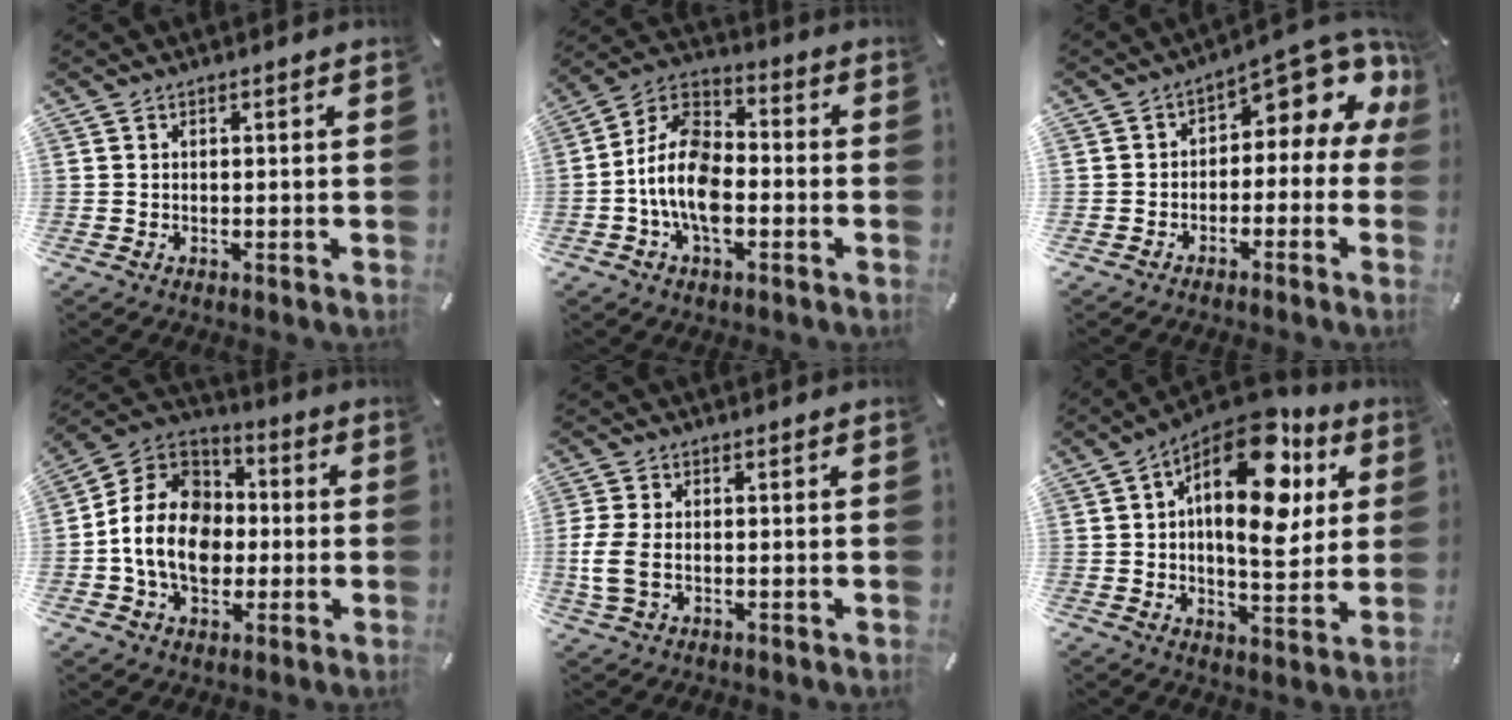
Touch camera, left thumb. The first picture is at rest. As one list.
[{"total": 13.2, "force": [-4.3, 8.0, 9.6], "torque": [-0.214, 0.013, -0.083]}, {"total": 7.9, "force": [4.0, 4.2, 5.4], "torque": [-0.073, -0.041, 0.067]}, {"total": 14.9, "force": [-3.3, 12.0, 8.2], "torque": [-0.192, 0.025, -0.061]}, {"total": 6.0, "force": [-0.7, 3.4, 4.9], "torque": [-0.116, -0.003, -0.016]}, {"total": 19.2, "force": [8.1, 9.1, 14.9], "torque": [-0.242, -0.048, 0.131]}]